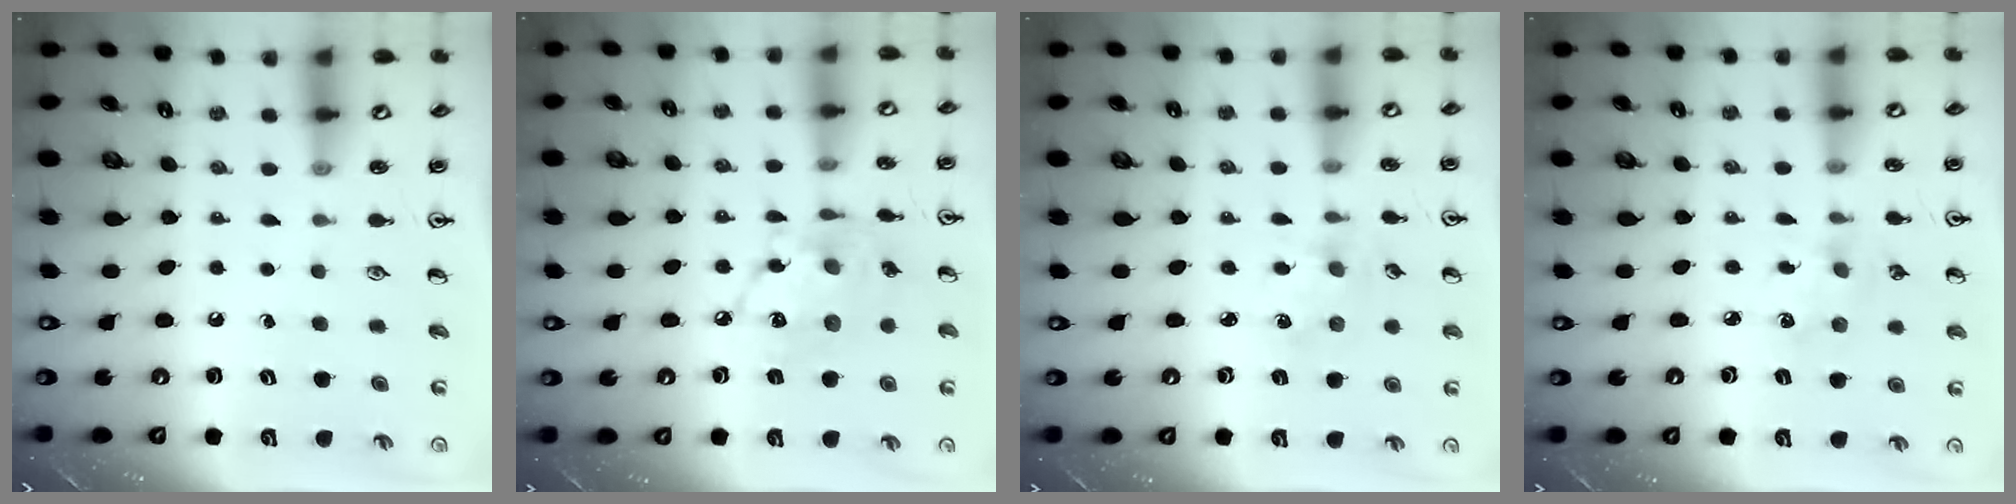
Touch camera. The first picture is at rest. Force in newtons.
{"total": 14.4, "press": 14.4, "slide": 1.2}
{"total": 1.6, "press": 1.5, "slide": 0.3}
{"total": 2.9, "press": 2.8, "slide": 0.8}